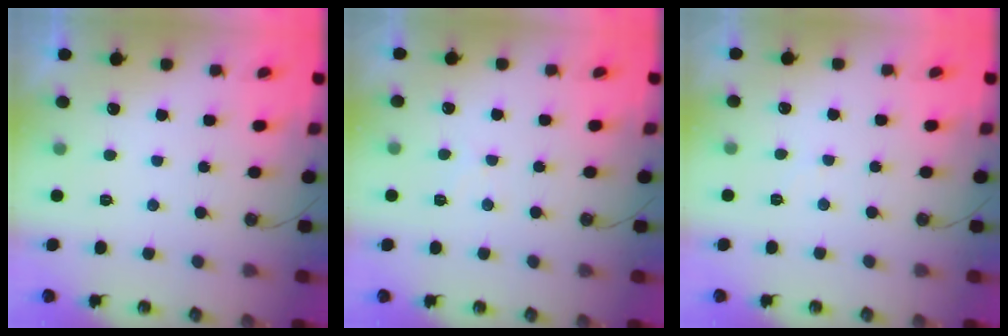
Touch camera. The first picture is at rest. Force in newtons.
{"total": 5.6, "press": 5.5, "slide": 0.7}
{"total": 3.3, "press": 3.2, "slide": 0.6}